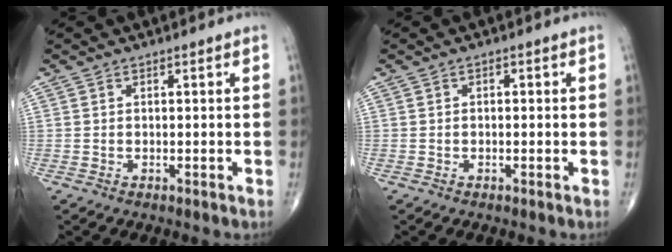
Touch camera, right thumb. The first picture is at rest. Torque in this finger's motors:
{"motor_torque": [-0.21, -0.04, 0.09, 0.18, 0.07]}